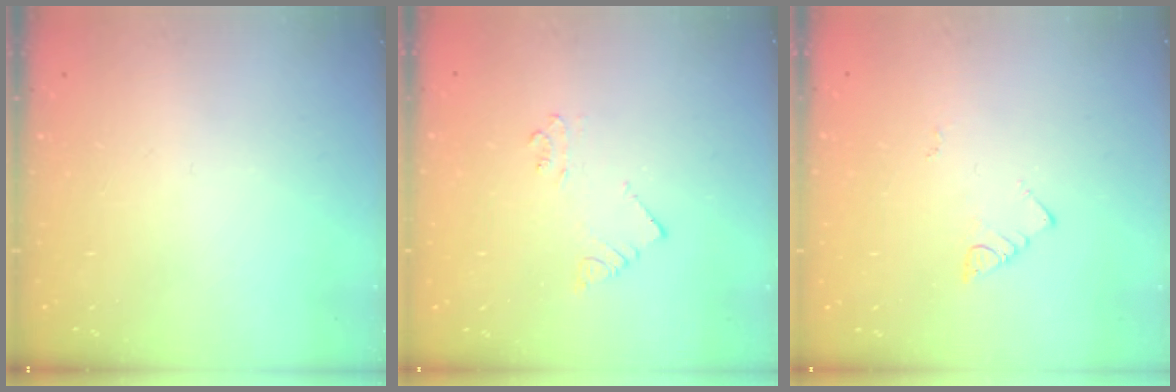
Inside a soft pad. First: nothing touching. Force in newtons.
{"total": 2.5, "press": 2.5, "slide": 0.2}
{"total": 2.7, "press": 2.7, "slide": 0.6}